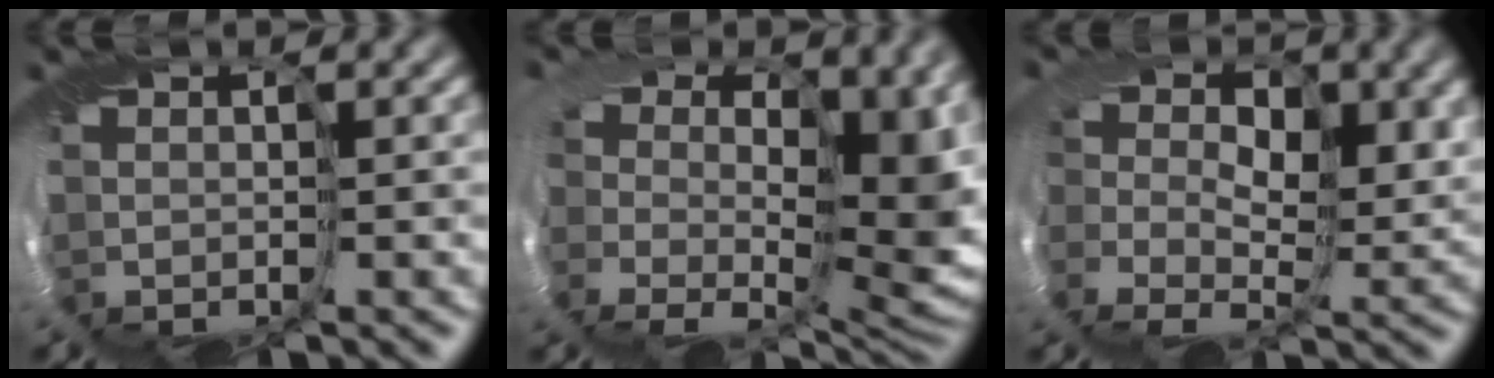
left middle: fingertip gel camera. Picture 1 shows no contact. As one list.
[{"total": 9.4, "force": [0.3, 6.3, 6.9], "torque": [-0.092, -0.056, 0.014]}, {"total": 5.7, "force": [0.2, 4.1, 3.9], "torque": [-0.048, -0.019, -0.004]}]